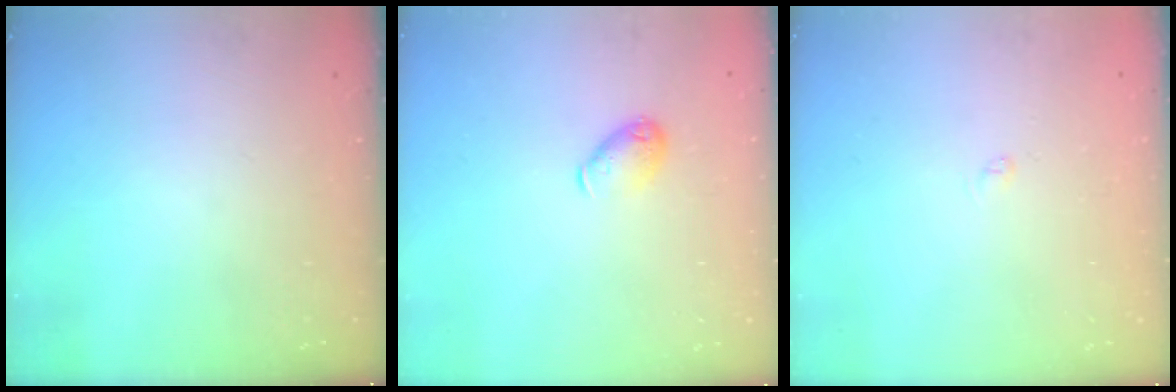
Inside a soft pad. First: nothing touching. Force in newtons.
{"total": 6.9, "press": 6.8, "slide": 1.1}
{"total": 1.9, "press": 1.9, "slide": 0.3}